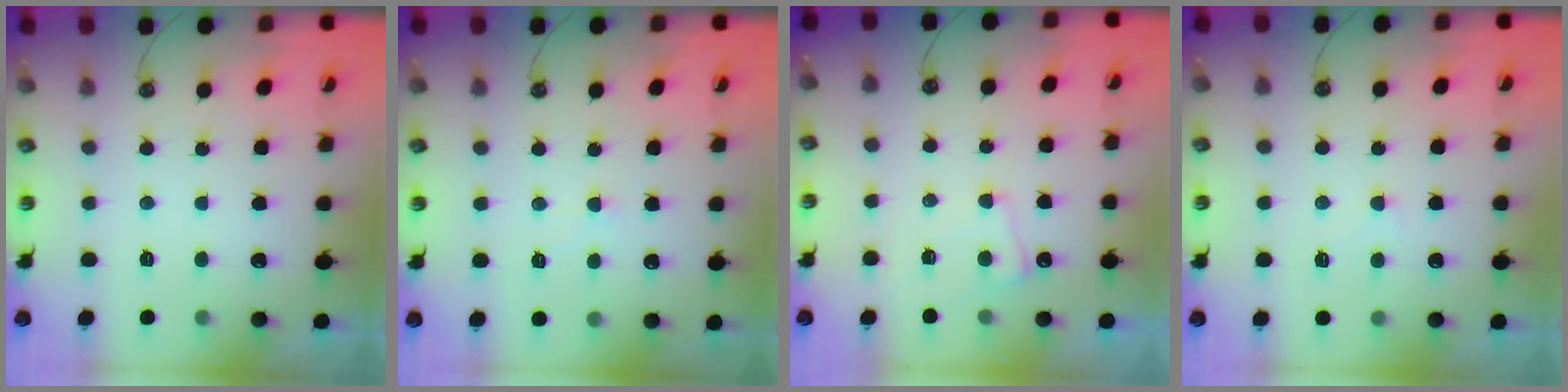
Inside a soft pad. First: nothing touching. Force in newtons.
{"total": 0.9, "press": 0.9, "slide": 0.3}
{"total": 1.1, "press": 0.9, "slide": 0.5}
{"total": 0.7, "press": 0.2, "slide": 0.7}